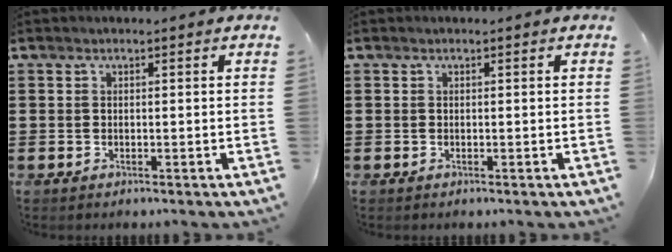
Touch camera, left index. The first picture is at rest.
{"total": 0.0}